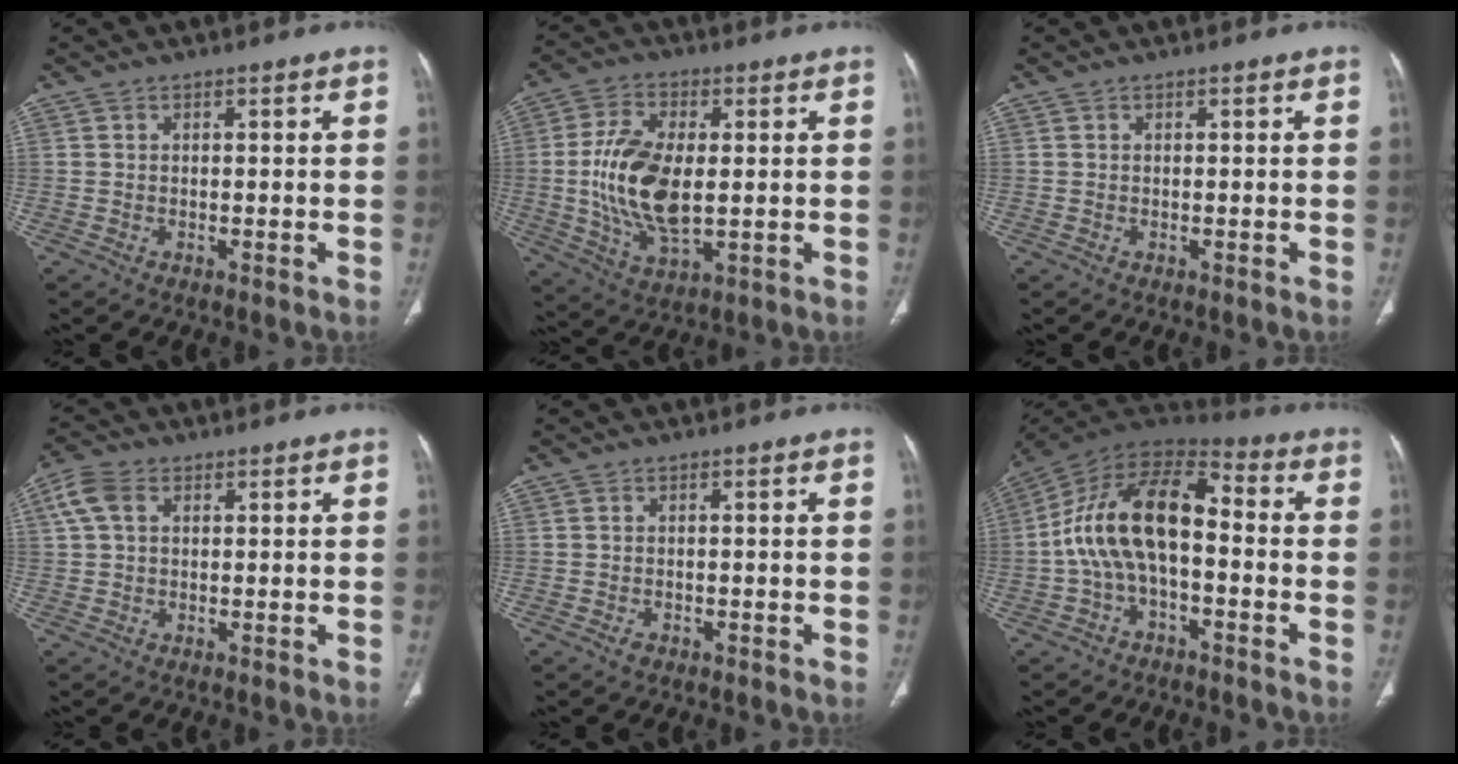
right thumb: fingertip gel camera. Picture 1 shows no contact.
{"total": 14.4, "force": [0.2, 7.1, 12.5], "torque": [-0.252, -0.010, 0.008]}
{"total": 0.0}
{"total": 5.1, "force": [1.6, 3.5, 3.4], "torque": [-0.078, 0.015, 0.030]}
{"total": 1.0, "force": [-0.6, 0.7, 0.4], "torque": [-0.008, 0.004, -0.009]}
{"total": 16.4, "force": [-1.4, 8.6, 13.8], "torque": [-0.246, 0.051, -0.036]}